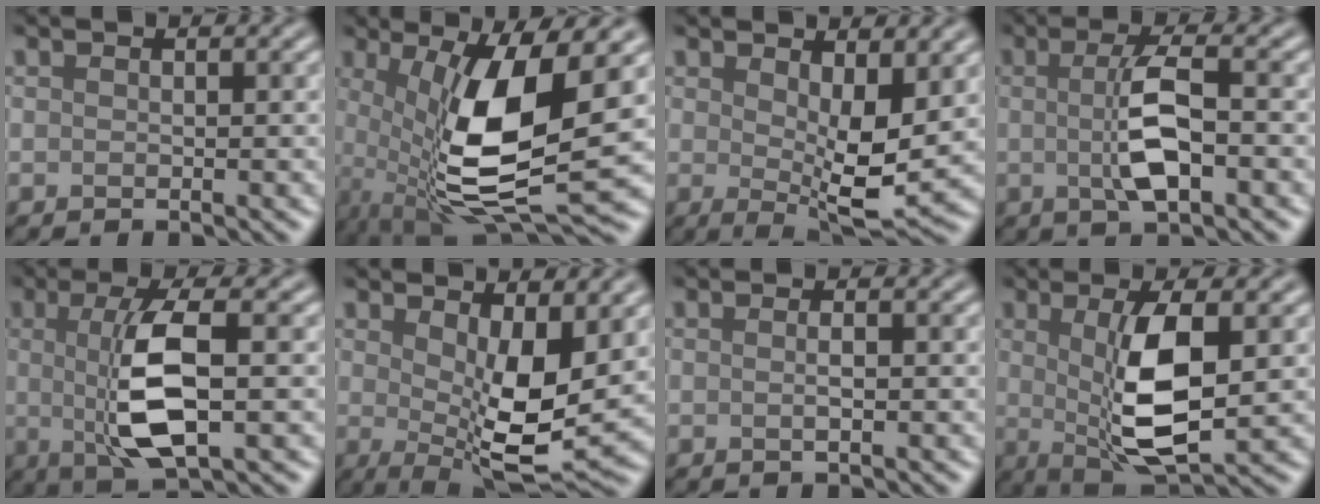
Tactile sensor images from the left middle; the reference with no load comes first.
{"total": 10.8, "force": [0.3, 3.2, 10.3], "torque": [-0.192, -0.016, 0.011]}
{"total": 6.0, "force": [0.9, 1.9, 5.6], "torque": [-0.096, -0.015, 0.022]}
{"total": 4.5, "force": [-0.5, 1.1, 4.4], "torque": [-0.088, -0.001, -0.008]}
{"total": 6.5, "force": [-0.3, 1.7, 6.2], "torque": [-0.118, -0.007, -0.003]}
{"total": 8.6, "force": [0.7, 2.9, 8.0], "torque": [-0.133, -0.018, 0.017]}
{"total": 1.0, "force": [-0.3, 0.2, 1.0], "torque": [-0.014, -0.003, -0.005]}
{"total": 7.2, "force": [0.2, 2.2, 6.8], "torque": [-0.125, -0.011, 0.009]}